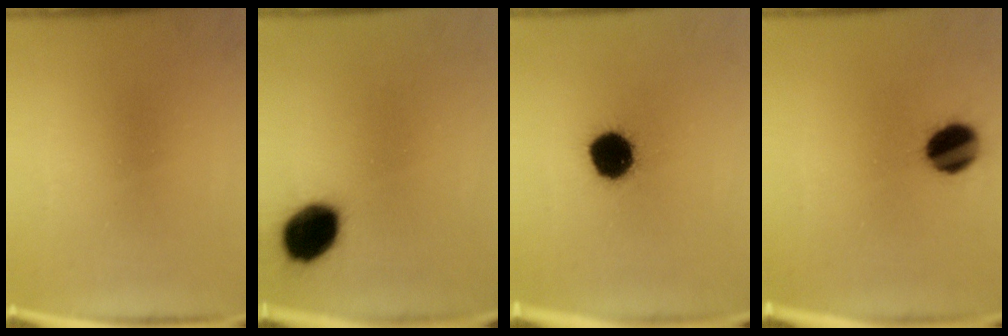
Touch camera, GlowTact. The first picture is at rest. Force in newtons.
{"total": 12.4}
{"total": 13.1}
{"total": 10.7}